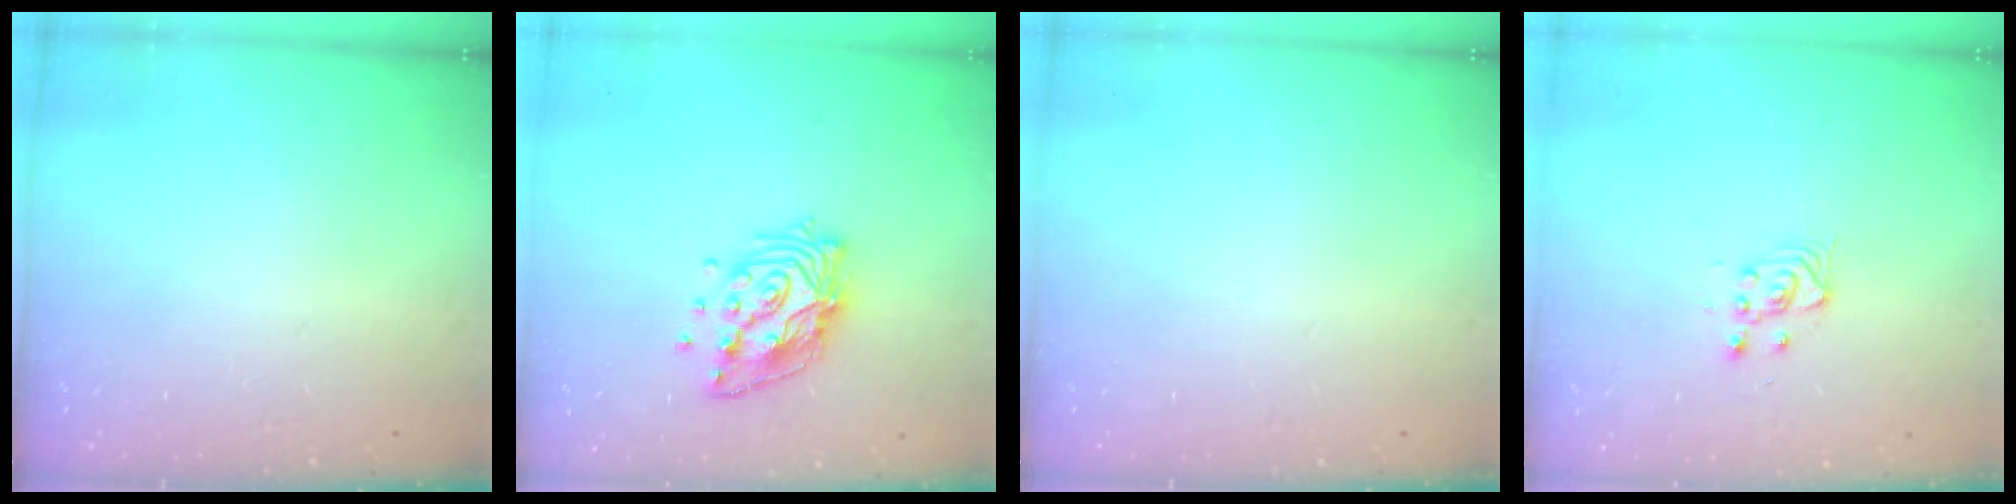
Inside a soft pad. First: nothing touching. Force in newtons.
{"total": 13.3, "press": 13.2, "slide": 1.5}
{"total": 0.0}
{"total": 3.6, "press": 3.3, "slide": 1.4}